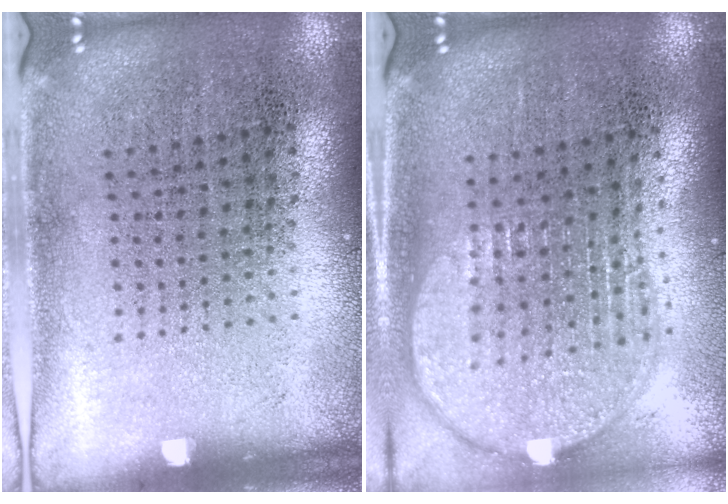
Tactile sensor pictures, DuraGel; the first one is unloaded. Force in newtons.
{"total": 2.0, "press": 1.6, "slide": 1.1}